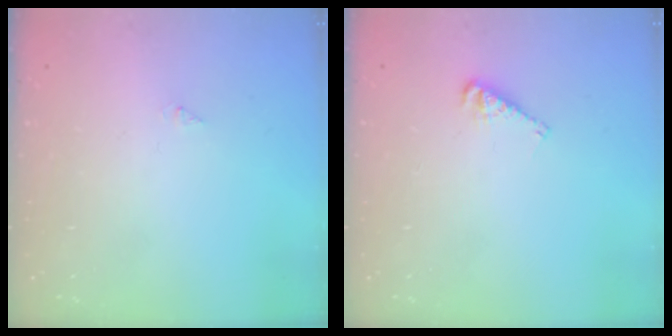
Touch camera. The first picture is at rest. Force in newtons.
{"total": 4.9, "press": 4.8, "slide": 0.7}